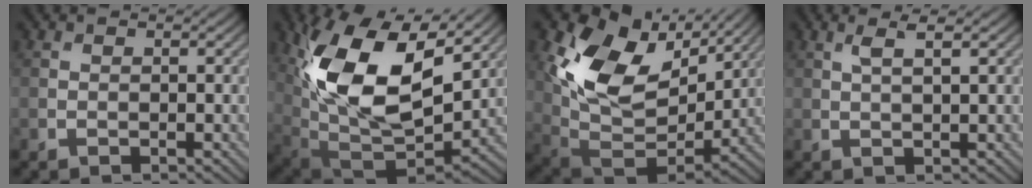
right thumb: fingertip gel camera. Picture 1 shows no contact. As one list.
[{"total": 16.5, "force": [5.9, 8.7, 12.7], "torque": [-0.265, 0.001, 0.109]}, {"total": 15.7, "force": [6.3, 9.9, 10.5], "torque": [-0.217, 0.008, 0.121]}, {"total": 2.3, "force": [1.1, 0.2, 2.0], "torque": [-0.039, 0.004, 0.022]}]